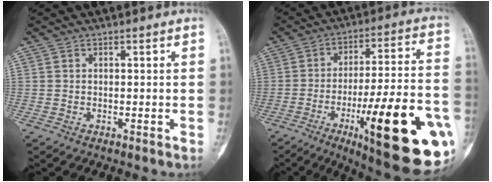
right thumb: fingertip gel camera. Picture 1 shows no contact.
{"total": 28.5, "force": [-9.9, 6.7, 25.9], "torque": [-0.329, 0.021, -0.134]}